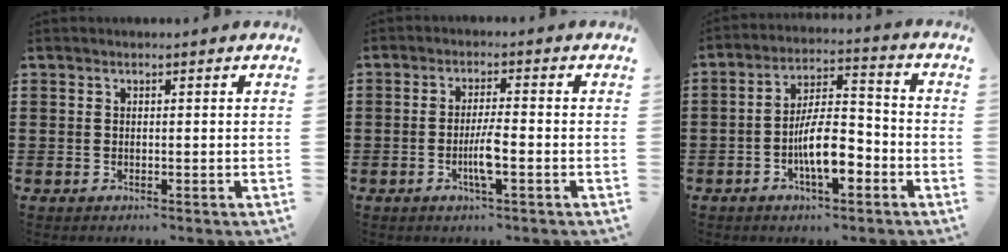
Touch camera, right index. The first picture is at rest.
{"total": 4.2, "force": [-1.4, 0.4, 4.0], "torque": [-0.084, -0.007, -0.030]}
{"total": 9.2, "force": [-3.5, 3.4, 7.8], "torque": [-0.140, 0.001, -0.066]}